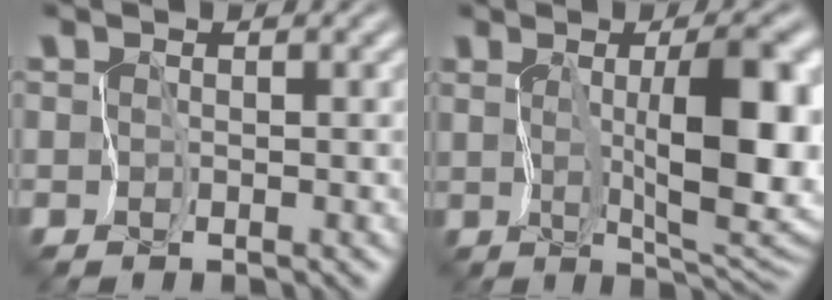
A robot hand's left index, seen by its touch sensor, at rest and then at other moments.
{"total": 8.6, "force": [1.0, 2.5, 8.2], "torque": [-0.123, 0.002, 0.026]}